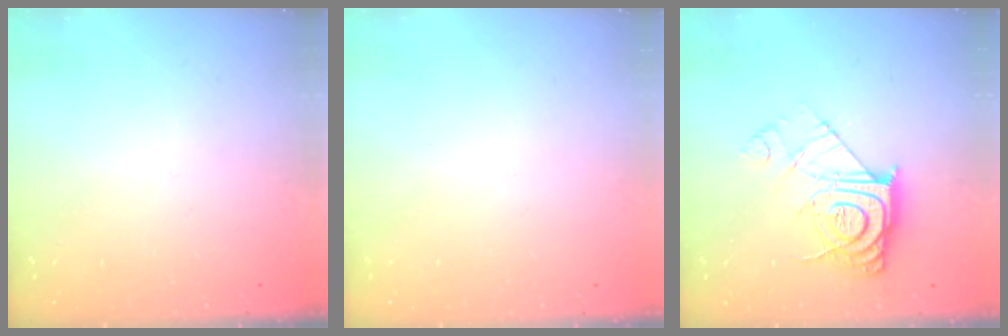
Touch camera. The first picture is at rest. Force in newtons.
{"total": 1.7, "press": 1.6, "slide": 0.1}
{"total": 12.3, "press": 12.3, "slide": 1.1}